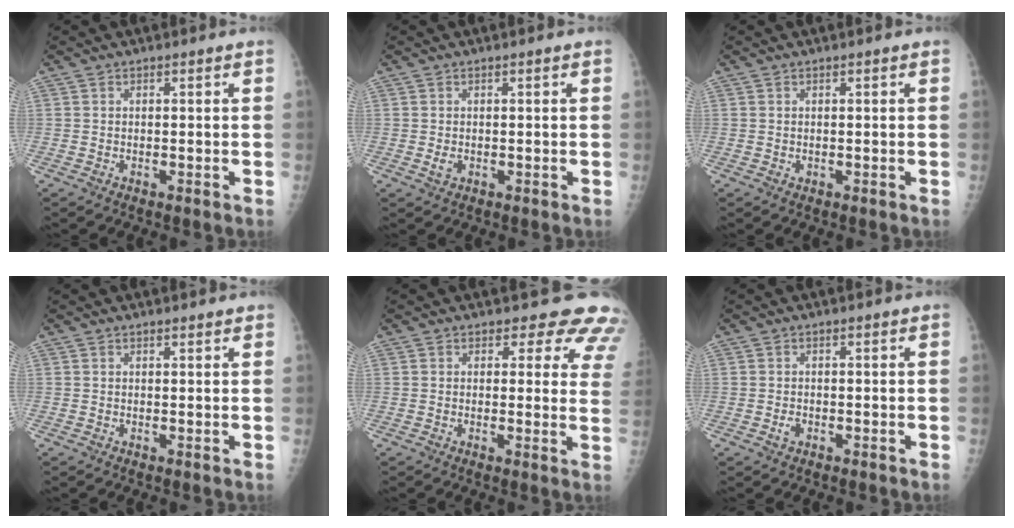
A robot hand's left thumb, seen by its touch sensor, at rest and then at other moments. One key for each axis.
{"total": 1.4, "fx": -0.1, "fy": 0.9, "fz": 1.0, "tx": -0.015, "ty": -0.002, "tz": -0.001}
{"total": 0.0}
{"total": 1.0, "fx": 0.9, "fy": 0.2, "fz": 0.4, "tx": -0.004, "ty": -0.003, "tz": 0.012}
{"total": 10.3, "fx": 8.8, "fy": 4.5, "fz": 2.8, "tx": 0.025, "ty": -0.046, "tz": 0.068}
{"total": 1.1, "fx": -0.4, "fy": 0.8, "fz": 0.7, "tx": -0.014, "ty": 0.003, "tz": -0.008}